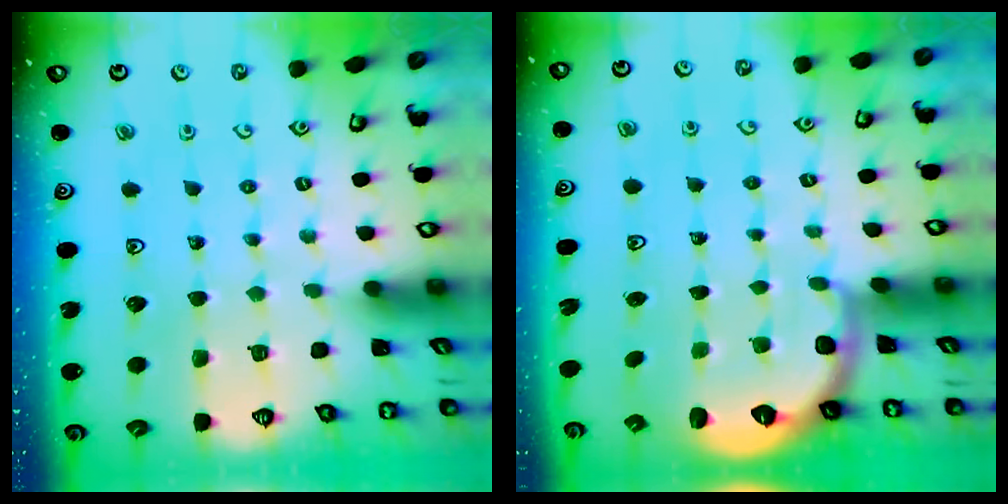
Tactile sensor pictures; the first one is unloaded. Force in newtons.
{"total": 2.8, "press": 2.0, "slide": 2.0}